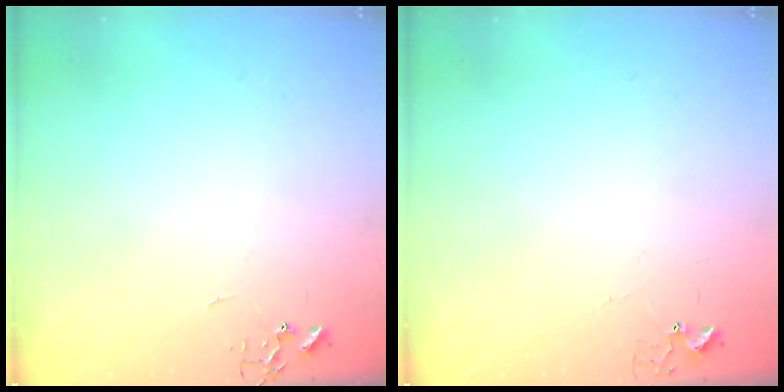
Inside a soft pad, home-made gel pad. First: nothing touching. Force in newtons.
{"total": 2.9, "press": 2.9, "slide": 0.3}